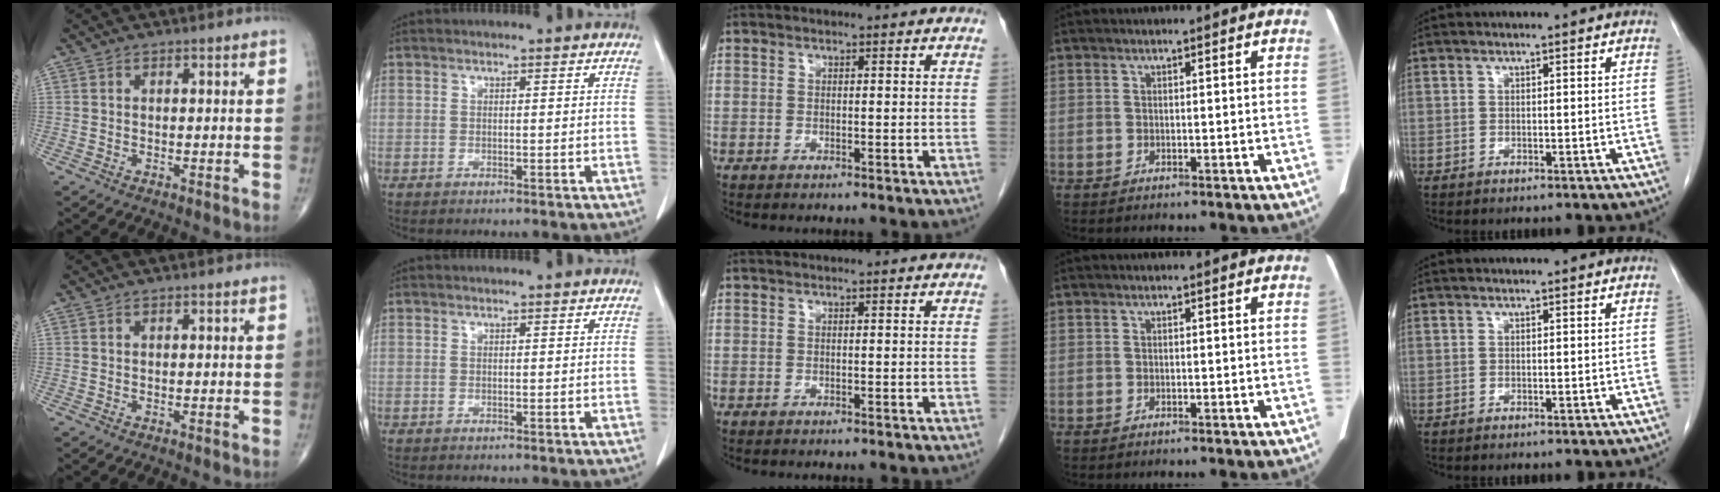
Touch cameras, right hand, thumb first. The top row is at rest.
{}